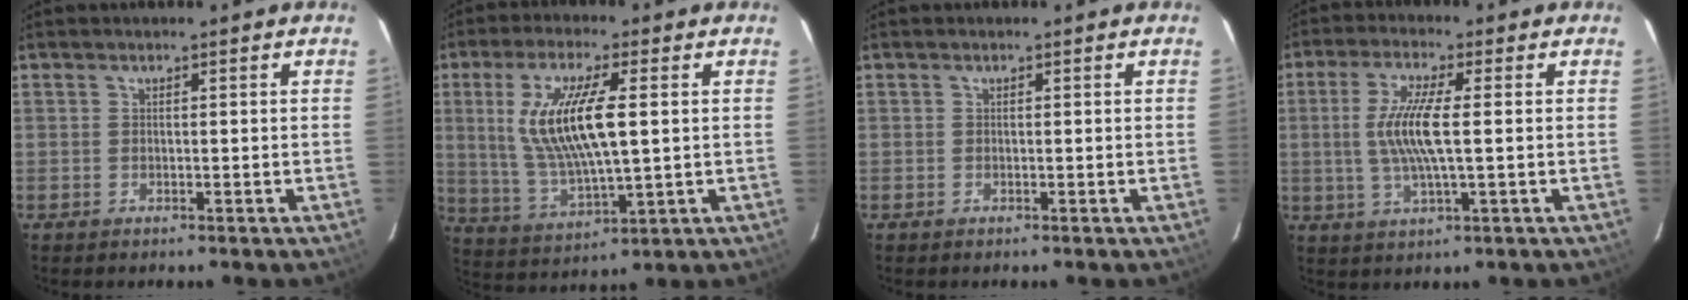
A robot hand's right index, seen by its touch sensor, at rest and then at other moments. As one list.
[{"total": 14.3, "force": [2.3, 3.8, 13.6], "torque": [-0.266, -0.007, 0.056]}, {"total": 0.0}, {"total": 8.9, "force": [0.2, 1.4, 8.8], "torque": [-0.175, -0.002, 0.004]}]